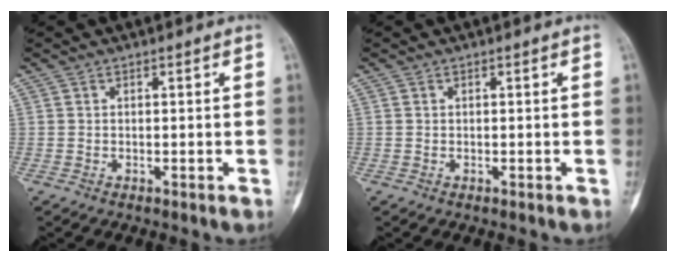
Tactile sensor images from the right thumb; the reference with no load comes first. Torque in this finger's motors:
{"motor_torque": [-0.22, 0.31, -0.24, -0.06, -0.07]}